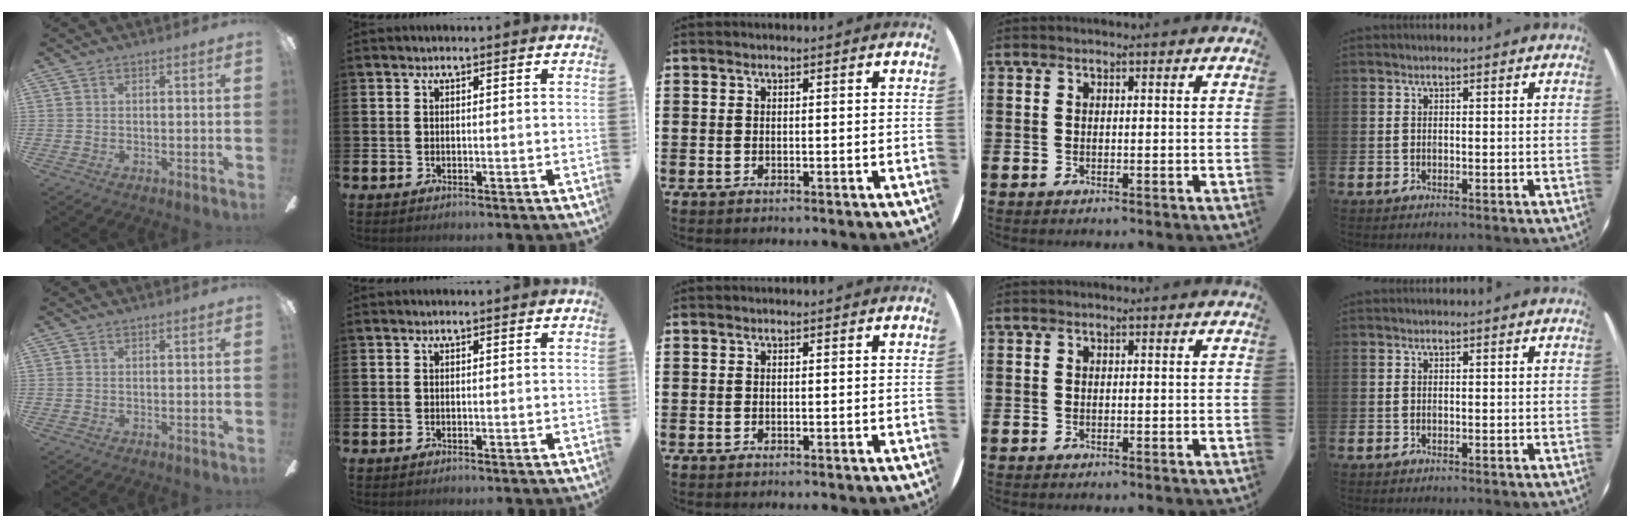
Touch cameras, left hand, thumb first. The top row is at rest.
{}